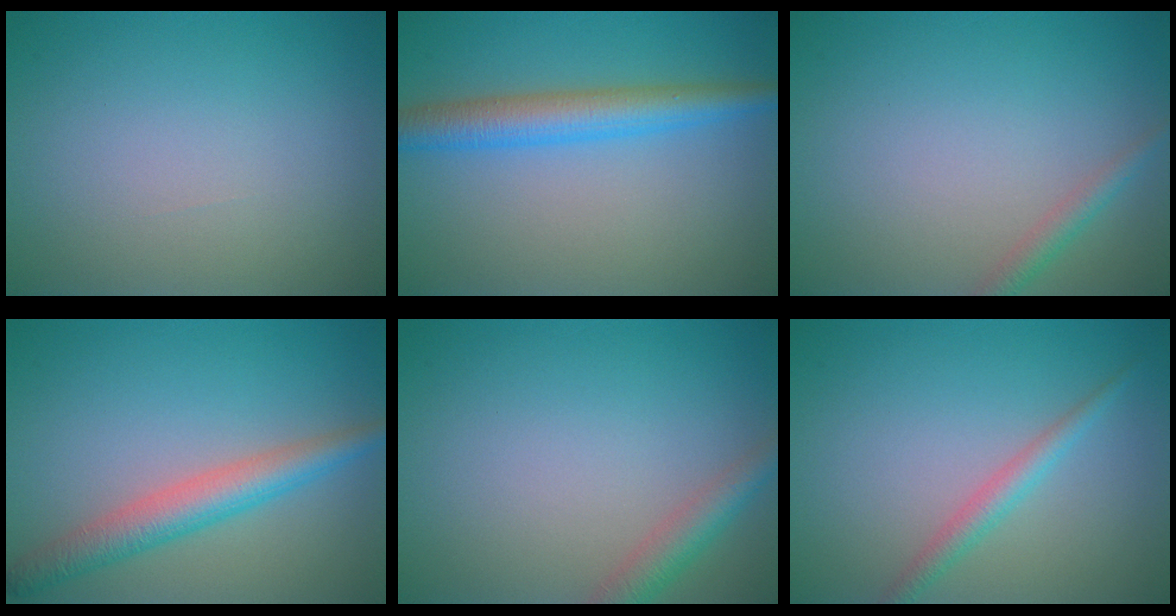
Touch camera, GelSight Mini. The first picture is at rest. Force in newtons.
{"total": 4.7, "press": 4.7, "slide": 0.0}
{"total": 1.5, "press": 1.5, "slide": 0.0}
{"total": 4.2, "press": 4.2, "slide": 0.1}
{"total": 2.6, "press": 2.6, "slide": 0.2}
{"total": 2.0, "press": 2.0, "slide": 0.0}